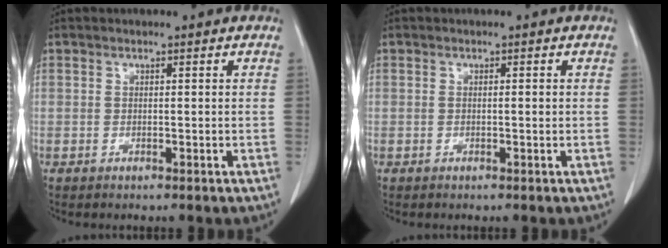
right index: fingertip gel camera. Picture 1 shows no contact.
{"total": 0.6, "force": [0.0, 0.1, 0.6], "torque": [-0.010, 0.000, 0.001]}